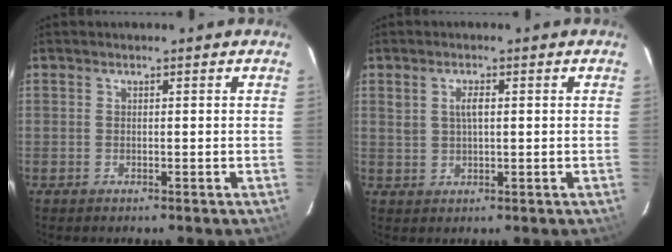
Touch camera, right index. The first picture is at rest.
{"total": 2.7, "force": [0.7, 1.3, 2.3], "torque": [-0.045, 0.005, 0.015]}